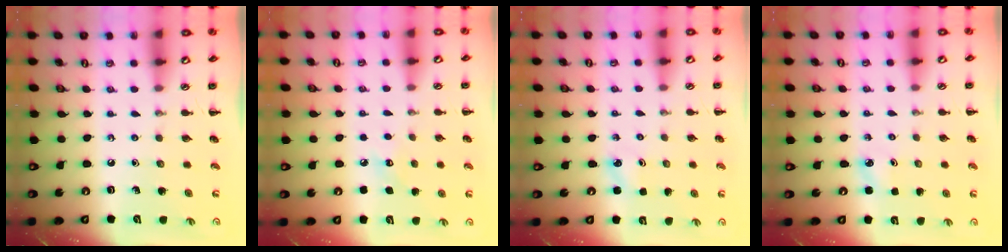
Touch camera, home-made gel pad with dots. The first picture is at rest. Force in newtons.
{"total": 5.2, "press": 5.1, "slide": 1.3}
{"total": 2.3, "press": 2.2, "slide": 0.7}
{"total": 2.5, "press": 2.4, "slide": 0.8}